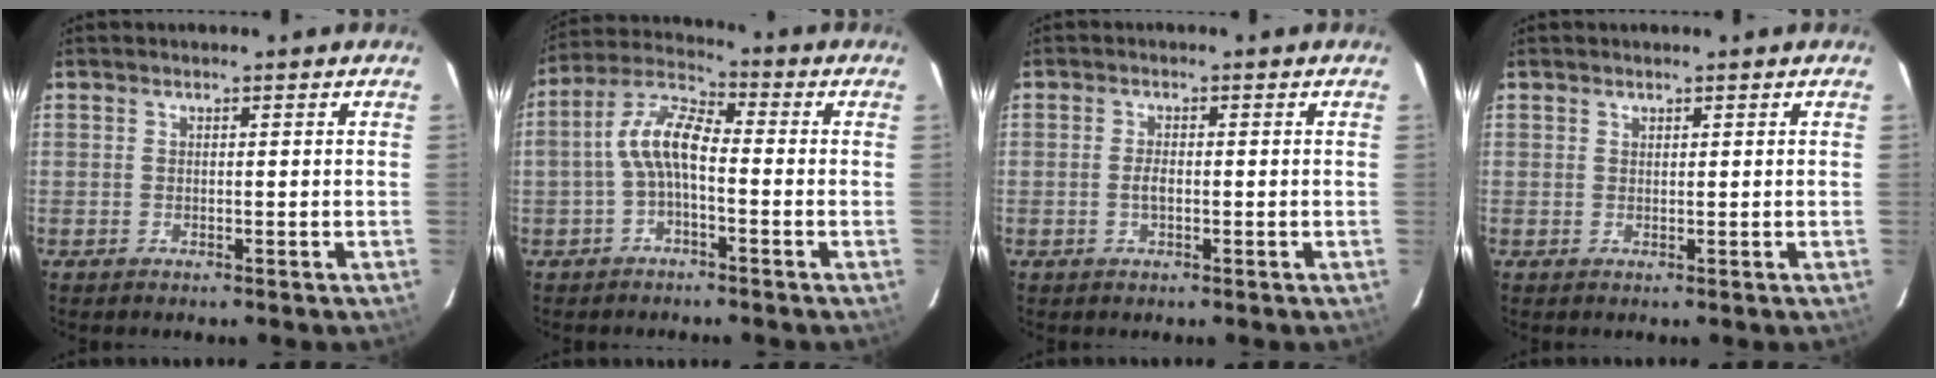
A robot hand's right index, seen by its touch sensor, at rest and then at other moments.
{"total": 7.7, "force": [-1.7, 3.3, 6.7], "torque": [-0.148, 0.022, -0.037]}
{"total": 1.9, "force": [-0.5, 0.9, 1.6], "torque": [-0.033, -0.001, -0.008]}
{"total": 0.5, "force": [0.4, 0.3, 0.0], "torque": [0.000, 0.001, 0.009]}